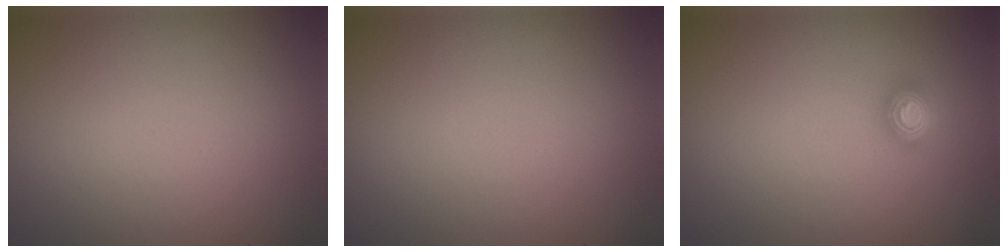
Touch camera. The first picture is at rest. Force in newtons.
{"total": 0.0}
{"total": 1.4, "press": 1.4, "slide": 0.4}